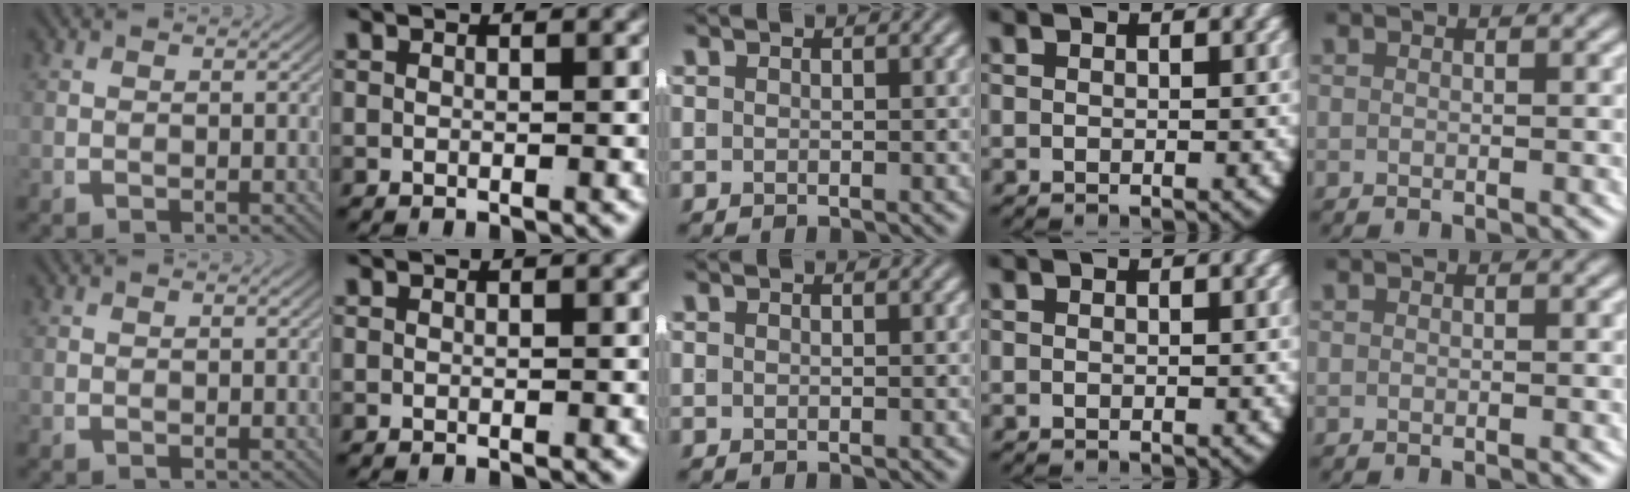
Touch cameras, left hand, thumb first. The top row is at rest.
{}